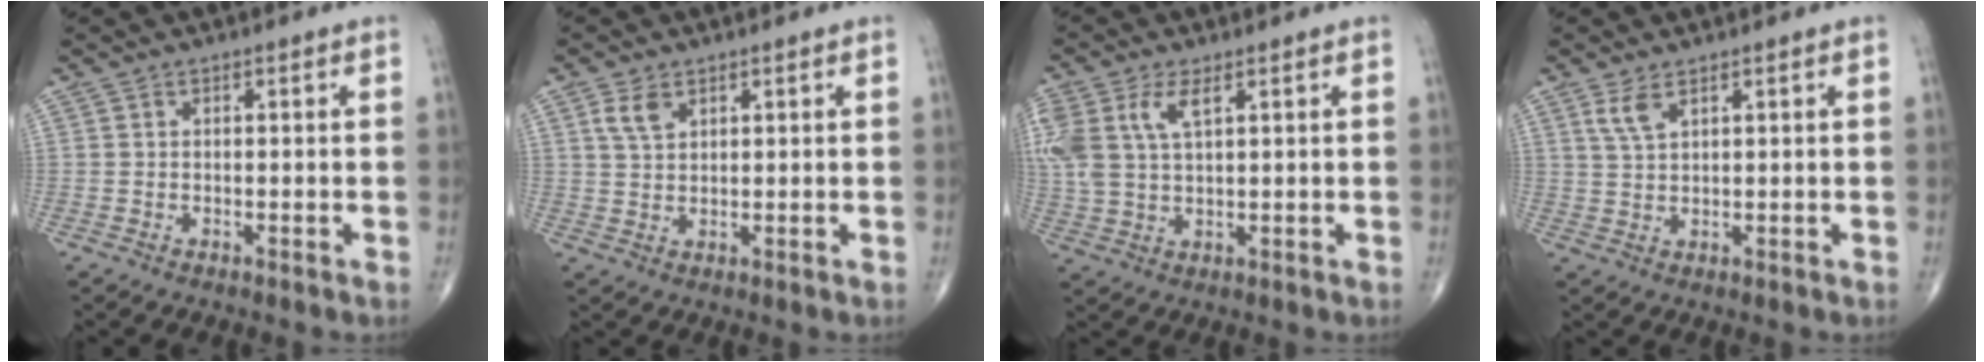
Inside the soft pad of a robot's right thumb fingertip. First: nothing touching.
{"total": 3.8, "force": [2.0, 2.3, 2.4], "torque": [-0.042, -0.004, 0.043]}
{"total": 10.4, "force": [3.9, 5.4, 8.0], "torque": [-0.199, 0.007, 0.084]}
{"total": 3.3, "force": [2.0, 1.3, 2.3], "torque": [-0.050, -0.003, 0.047]}